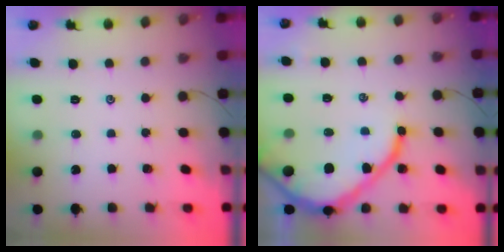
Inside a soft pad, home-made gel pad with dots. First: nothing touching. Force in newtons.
{"total": 15.9, "press": 15.7, "slide": 1.8}